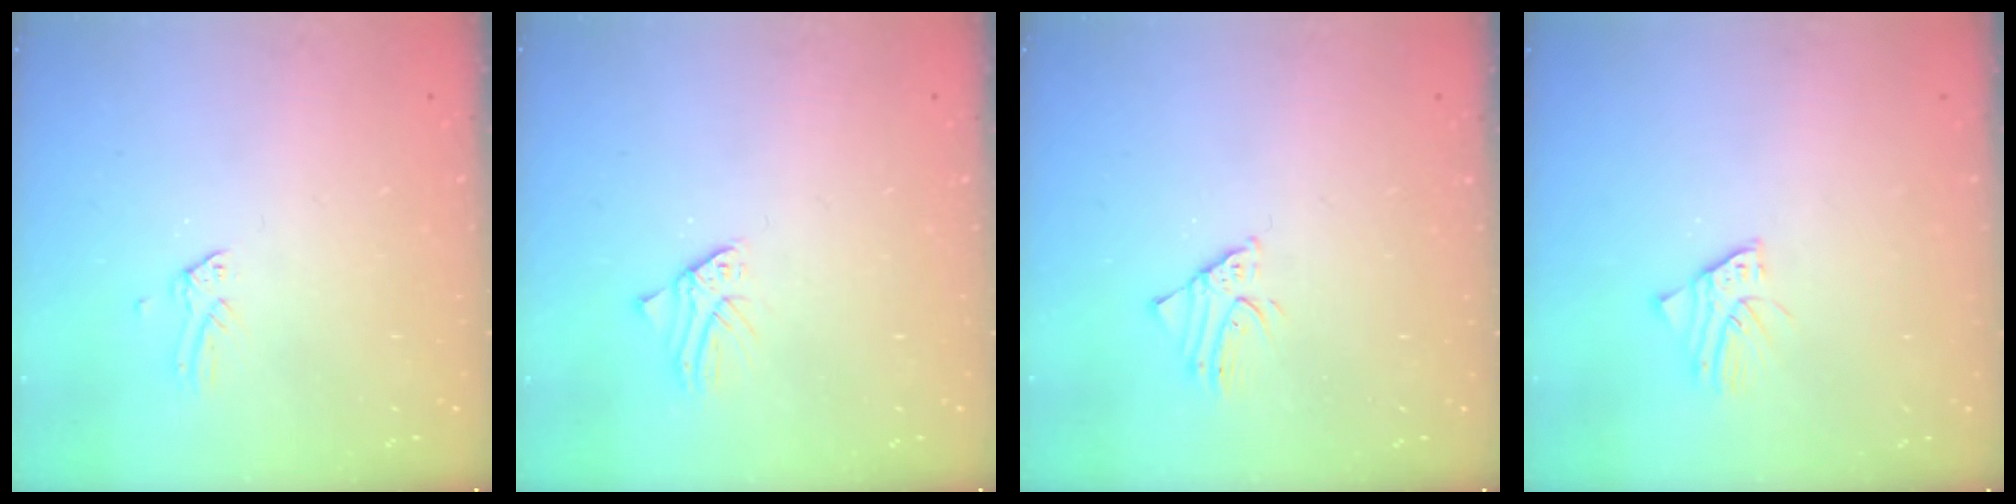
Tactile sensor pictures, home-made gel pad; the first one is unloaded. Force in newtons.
{"total": 1.1, "press": 1.1, "slide": 0.1}
{"total": 1.7, "press": 1.7, "slide": 0.1}
{"total": 1.6, "press": 1.6, "slide": 0.3}